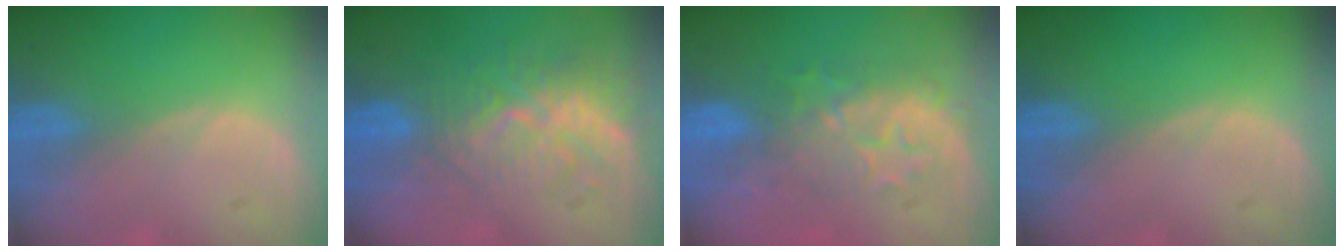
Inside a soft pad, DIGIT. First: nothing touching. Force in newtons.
{"total": 9.6, "press": 8.6, "slide": 4.4}
{"total": 7.9, "press": 7.8, "slide": 1.4}
{"total": 0.0}